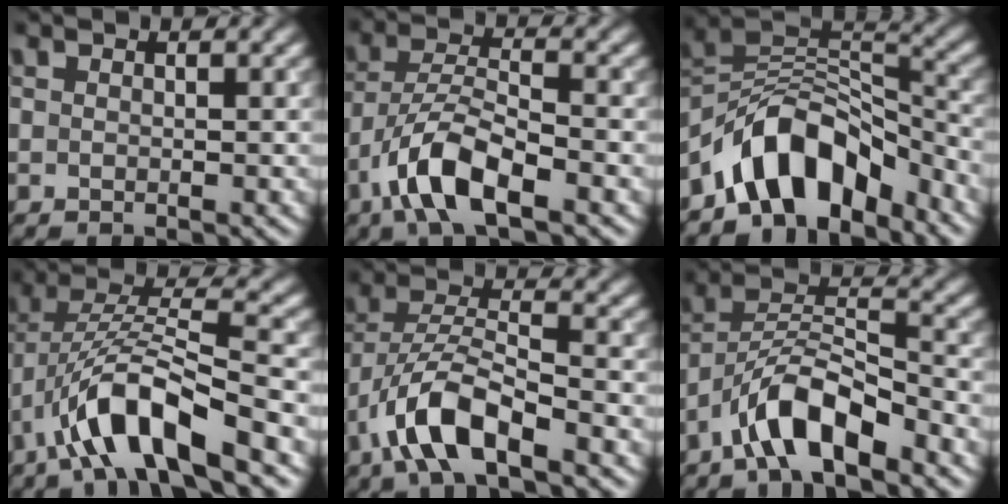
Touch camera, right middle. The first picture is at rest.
{"total": 6.5, "force": [-3.8, 2.2, 4.9], "torque": [-0.094, 0.004, -0.077]}
{"total": 8.3, "force": [-6.0, 3.6, 4.4], "torque": [-0.052, 0.011, -0.114]}
{"total": 8.7, "force": [-4.9, 2.1, 6.9], "torque": [-0.125, 0.014, -0.090]}
{"total": 7.1, "force": [-4.2, 2.3, 5.2], "torque": [-0.100, 0.004, -0.085]}
{"total": 6.4, "force": [-4.3, 1.8, 4.3], "torque": [-0.074, 0.010, -0.084]}